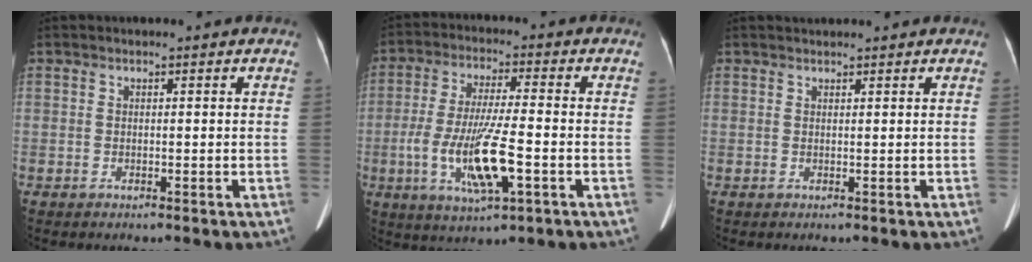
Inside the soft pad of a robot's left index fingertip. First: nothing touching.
{"total": 11.5, "force": [-3.2, 1.7, 11.0], "torque": [-0.217, -0.012, -0.056]}
{"total": 1.6, "force": [1.6, 0.0, 0.3], "torque": [-0.006, 0.023, 0.029]}